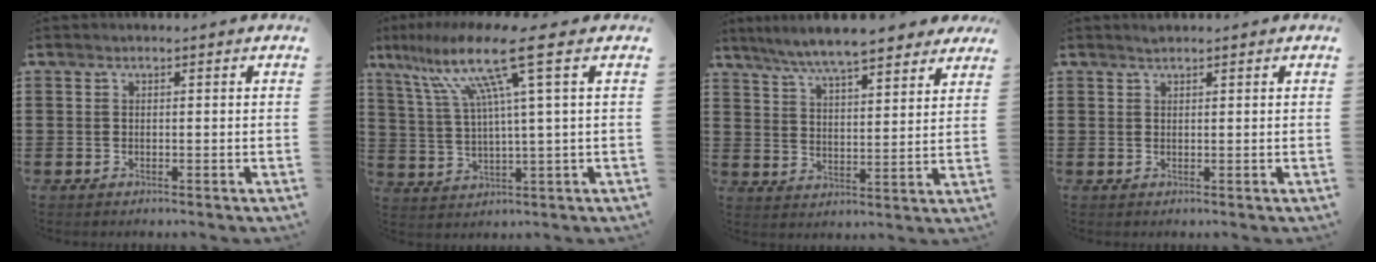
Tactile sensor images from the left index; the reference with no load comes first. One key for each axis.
{"total": 12.7, "fx": 6.0, "fy": 0.1, "fz": 11.1, "tx": -0.243, "ty": -0.013, "tz": 0.088}
{"total": 7.3, "fx": 6.7, "fy": 0.4, "fz": 3.0, "tx": -0.084, "ty": -0.025, "tz": 0.117}
{"total": 0.9, "fx": 0.8, "fy": 0.1, "fz": 0.3, "tx": -0.008, "ty": -0.001, "tz": 0.017}